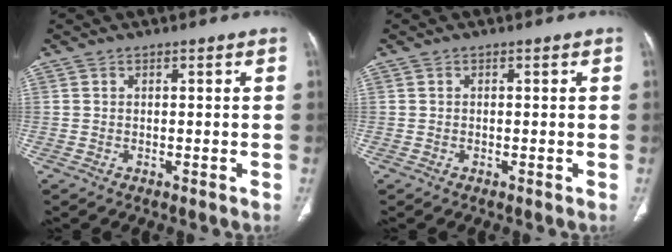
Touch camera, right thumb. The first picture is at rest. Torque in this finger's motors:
{"motor_torque": [-0.06, 0.33, -0.44, 0.16, 0.03]}